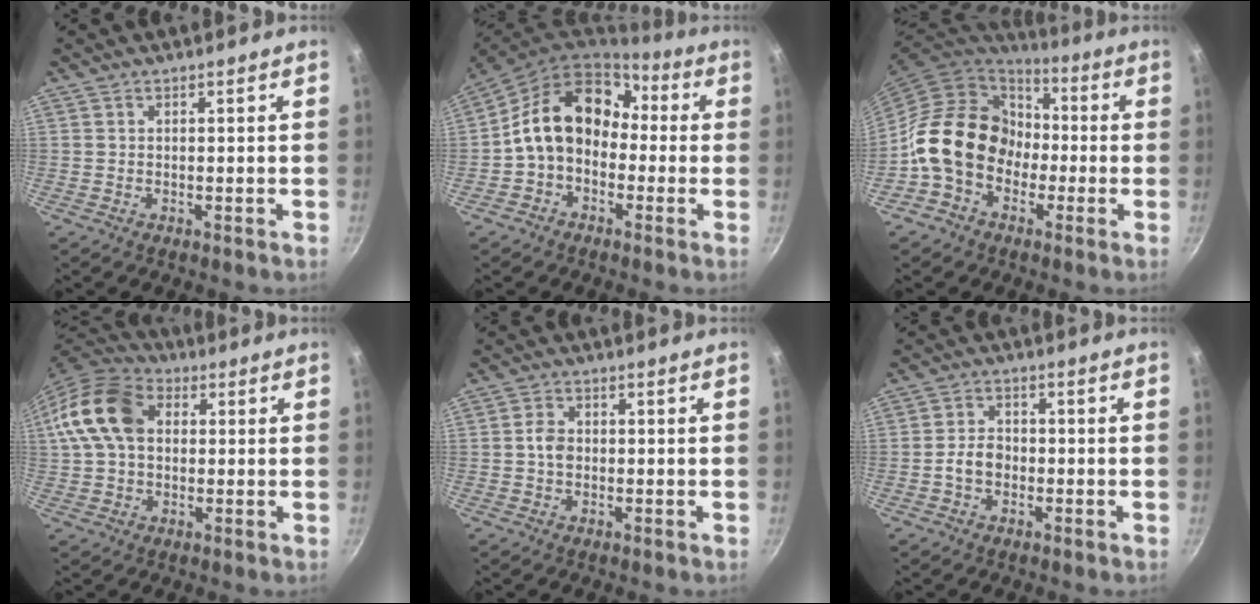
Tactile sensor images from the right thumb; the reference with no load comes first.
{"total": 17.0, "force": [0.1, 13.4, 10.6], "torque": [-0.142, 0.067, -0.009]}
{"total": 17.2, "force": [-2.7, 13.9, 9.8], "torque": [-0.124, 0.049, -0.057]}
{"total": 14.1, "force": [2.5, 10.0, 9.6], "torque": [-0.164, 0.022, 0.027]}
{"total": 3.2, "force": [-0.2, 2.4, 2.1], "torque": [-0.032, 0.009, -0.007]}
{"total": 4.3, "force": [-1.2, 3.2, 2.6], "torque": [-0.033, 0.019, -0.025]}